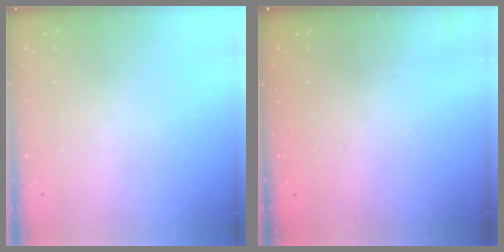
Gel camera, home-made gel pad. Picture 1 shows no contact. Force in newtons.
{"total": 2.6, "press": 2.4, "slide": 0.8}